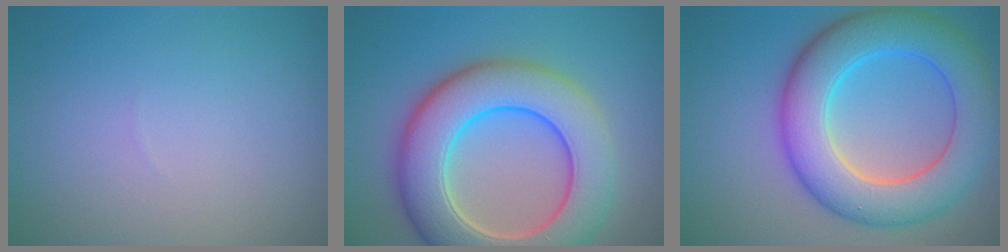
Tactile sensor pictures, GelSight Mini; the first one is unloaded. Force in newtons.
{"total": 10.1, "press": 10.1, "slide": 0.6}
{"total": 9.1, "press": 9.1, "slide": 0.2}